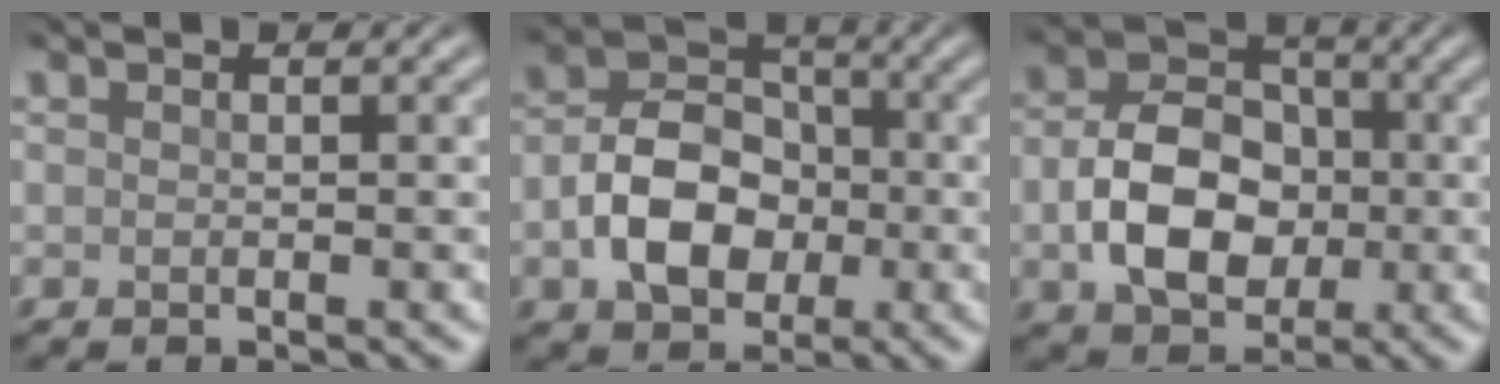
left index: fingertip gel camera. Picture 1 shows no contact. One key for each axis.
{"total": 6.6, "fx": -1.4, "fy": 4.9, "fz": 4.2, "tx": -0.075, "ty": 0.006, "tz": -0.031}
{"total": 7.4, "fx": -0.9, "fy": 5.5, "fz": 4.8, "tx": -0.091, "ty": -0.001, "tz": -0.015}